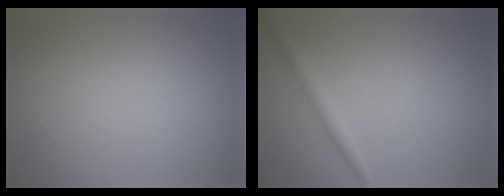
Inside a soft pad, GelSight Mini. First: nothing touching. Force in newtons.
{"total": 1.8, "press": 1.8, "slide": 0.0}